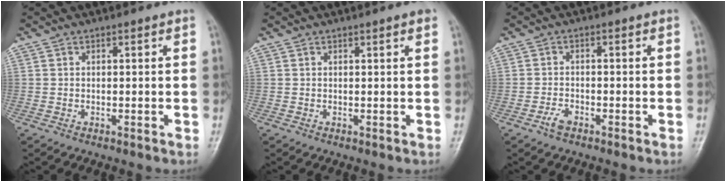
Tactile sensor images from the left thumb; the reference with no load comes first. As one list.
[{"total": 1.2, "force": [0.7, 0.0, 1.0], "torque": [-0.016, 0.000, 0.007]}, {"total": 2.2, "force": [-1.6, 1.0, 1.3], "torque": [-0.028, 0.009, -0.031]}]